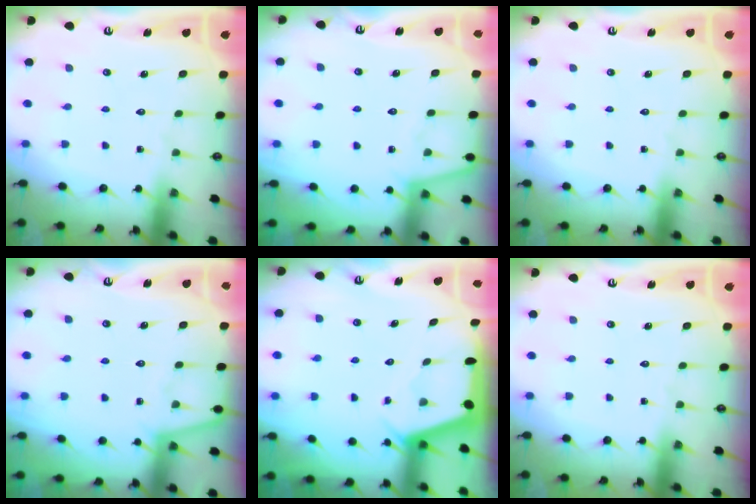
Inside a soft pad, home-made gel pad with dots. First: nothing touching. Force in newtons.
{"total": 2.7, "press": 2.7, "slide": 0.4}
{"total": 0.0}
{"total": 2.7, "press": 2.7, "slide": 0.4}
{"total": 2.4, "press": 2.4, "slide": 0.3}
{"total": 0.0}